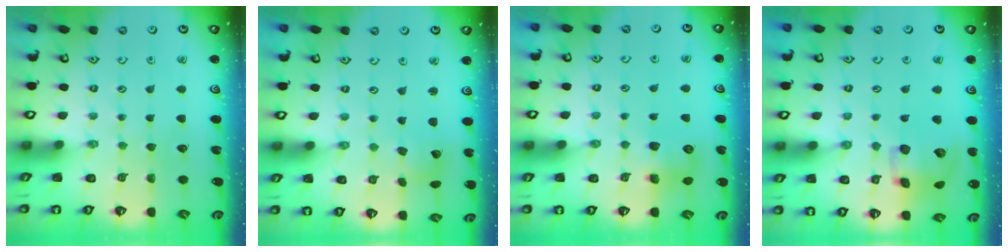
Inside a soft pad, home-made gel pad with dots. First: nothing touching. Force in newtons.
{"total": 4.3, "press": 4.3, "slide": 0.5}
{"total": 7.8, "press": 7.7, "slide": 0.5}
{"total": 14.4, "press": 14.2, "slide": 2.2}